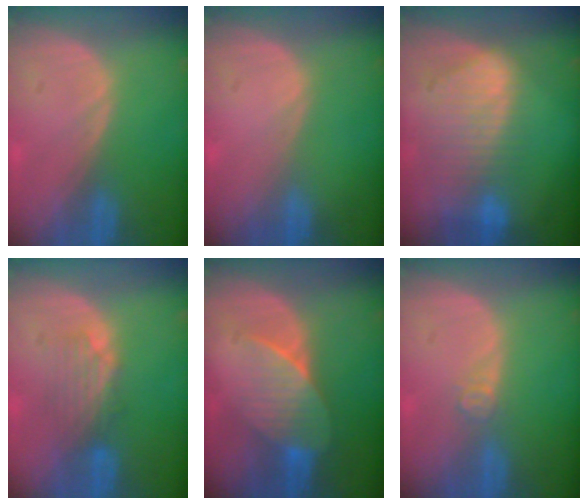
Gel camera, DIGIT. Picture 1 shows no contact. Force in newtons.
{"total": 0.0}
{"total": 9.1, "press": 8.1, "slide": 4.3}
{"total": 4.4, "press": 3.8, "slide": 2.2}
{"total": 7.2, "press": 6.6, "slide": 2.8}
{"total": 2.0, "press": 1.6, "slide": 1.1}